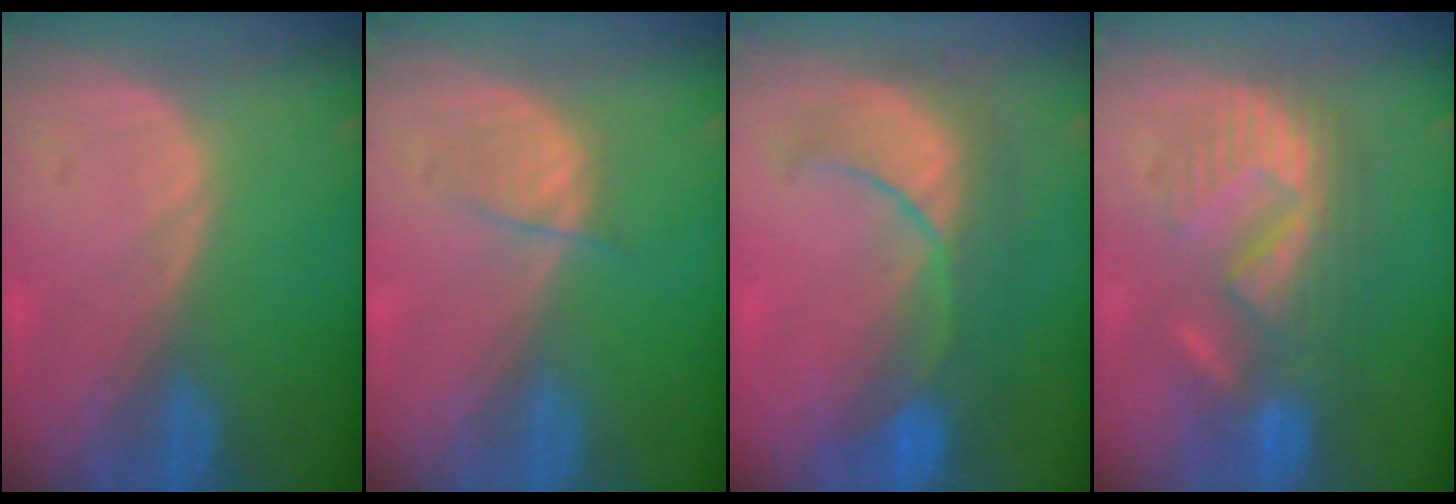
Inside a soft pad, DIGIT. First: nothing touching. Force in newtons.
{"total": 2.1, "press": 2.1, "slide": 0.3}
{"total": 8.9, "press": 8.5, "slide": 2.6}
{"total": 8.7, "press": 8.6, "slide": 1.5}